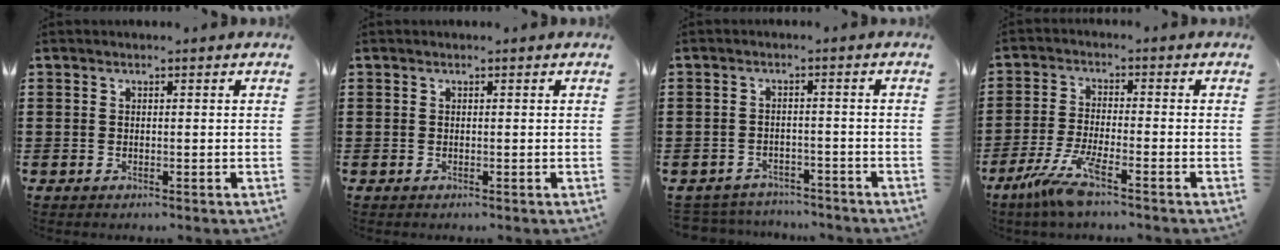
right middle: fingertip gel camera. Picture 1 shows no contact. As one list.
[{"total": 0.0}, {"total": 2.9, "force": [-2.8, 0.5, -0.3], "torque": [-0.004, -0.001, -0.063]}, {"total": 6.6, "force": [-4.4, 0.3, 4.9], "torque": [-0.118, -0.021, -0.087]}]